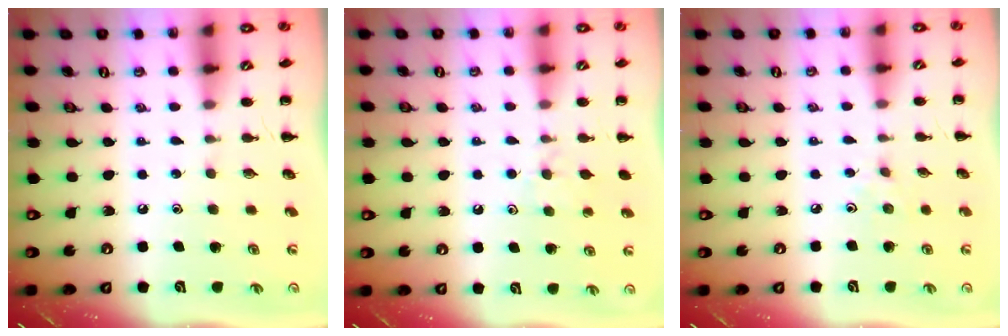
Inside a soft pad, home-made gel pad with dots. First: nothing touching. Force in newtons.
{"total": 5.4, "press": 5.1, "slide": 1.8}
{"total": 2.7, "press": 2.5, "slide": 0.9}